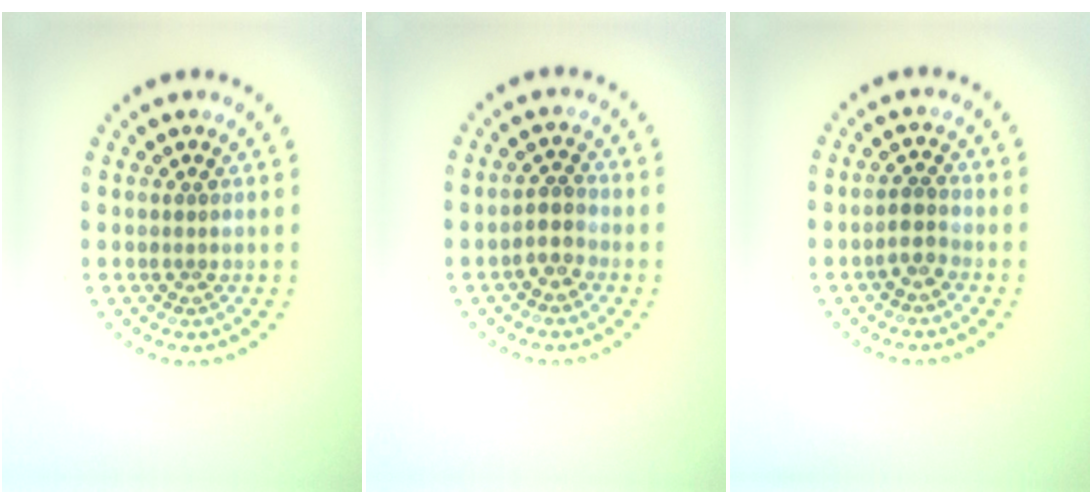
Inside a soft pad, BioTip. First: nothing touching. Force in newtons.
{"total": 2.1, "press": 1.7, "slide": 1.2}
{"total": 1.7, "press": 1.4, "slide": 1.0}